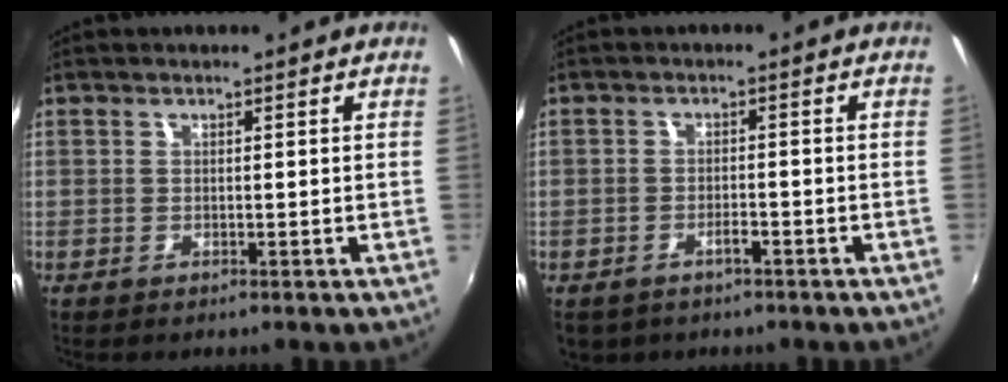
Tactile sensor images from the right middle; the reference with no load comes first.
{"total": 4.2, "force": [-2.6, 2.4, 2.4], "torque": [-0.053, -0.005, -0.035]}